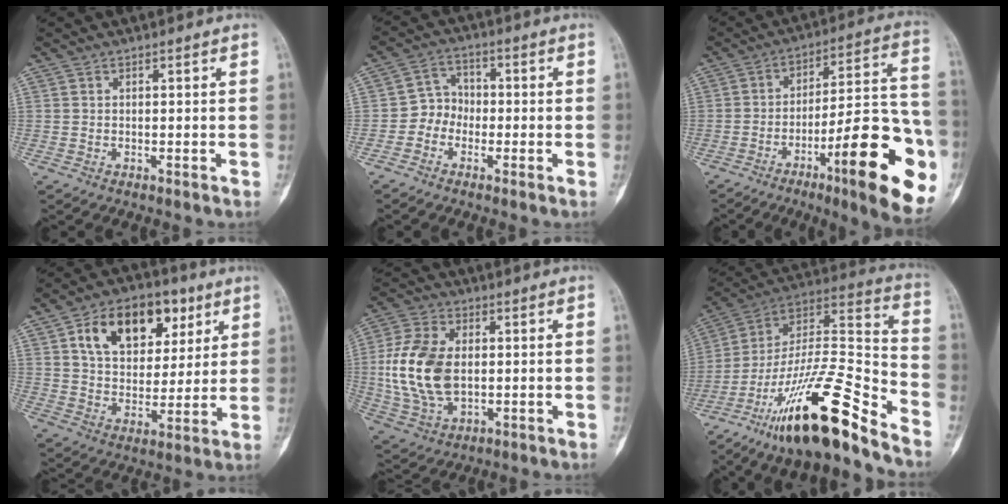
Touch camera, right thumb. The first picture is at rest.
{"total": 4.7, "force": [-1.7, 4.1, 1.6], "torque": [0.002, 0.019, -0.047]}
{"total": 25.0, "force": [-9.7, 5.6, 22.3], "torque": [-0.263, 0.048, -0.137]}
{"total": 17.6, "force": [7.4, 11.4, 11.1], "torque": [-0.138, -0.012, 0.124]}
{"total": 15.4, "force": [0.2, 9.8, 11.8], "torque": [-0.239, 0.002, 0.010]}
{"total": 26.2, "force": [-17.9, 4.9, 18.5], "torque": [-0.331, 0.081, -0.310]}